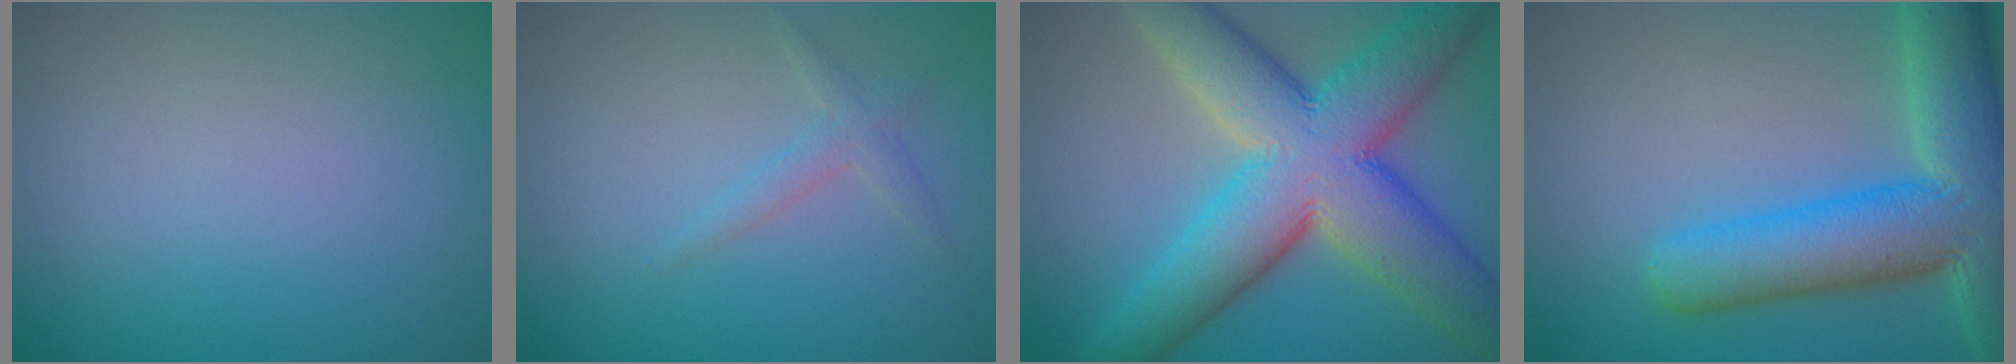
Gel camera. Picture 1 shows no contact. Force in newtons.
{"total": 1.3, "press": 1.3, "slide": 0.0}
{"total": 13.3, "press": 13.3, "slide": 0.6}
{"total": 11.3, "press": 11.2, "slide": 0.6}